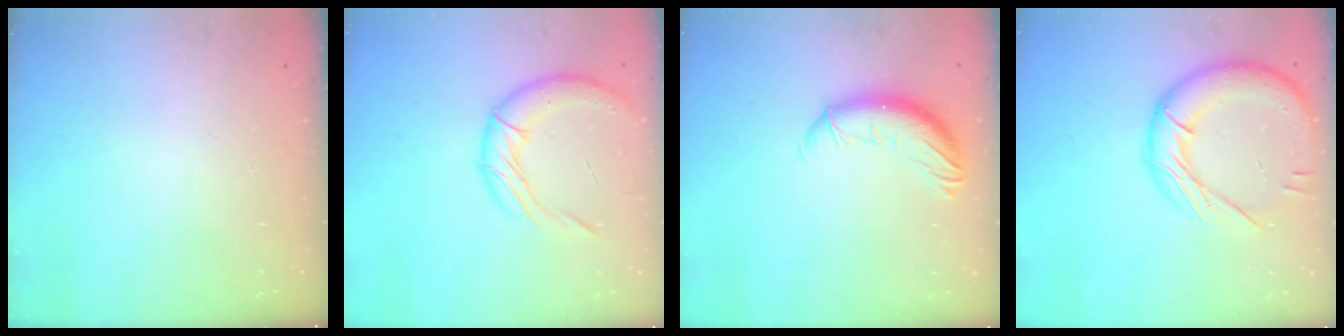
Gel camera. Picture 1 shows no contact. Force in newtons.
{"total": 14.7, "press": 14.5, "slide": 2.0}
{"total": 11.2, "press": 11.1, "slide": 1.7}
{"total": 18.0, "press": 17.9, "slide": 2.2}